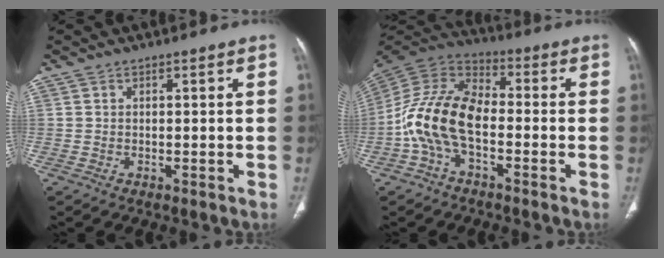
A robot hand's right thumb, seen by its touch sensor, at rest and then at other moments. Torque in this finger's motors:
{"motor_torque": [0.76, 1.73, 1.58, -1.19, 0.19]}